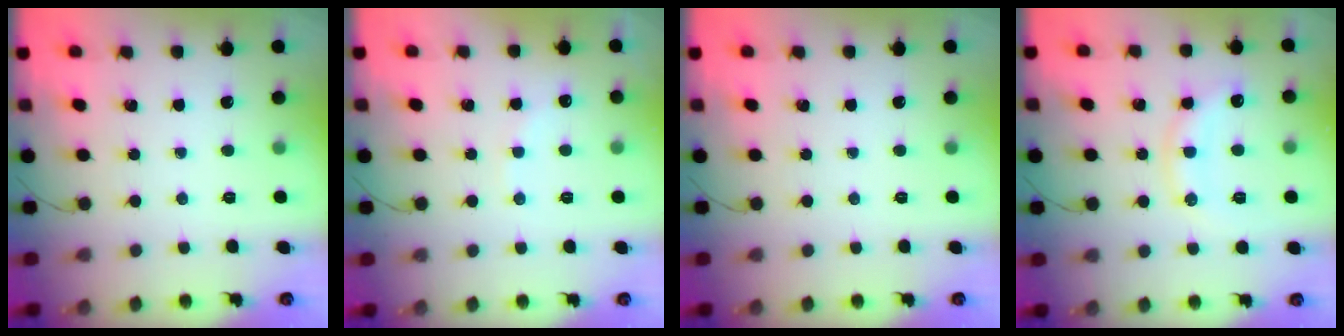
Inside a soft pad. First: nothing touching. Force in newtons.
{"total": 6.1, "press": 6.0, "slide": 1.2}
{"total": 0.0}
{"total": 11.8, "press": 11.8, "slide": 0.8}